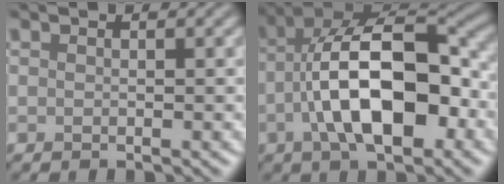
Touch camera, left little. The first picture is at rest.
{"total": 11.6, "force": [-2.2, 5.4, 10.0], "torque": [-0.170, 0.017, -0.040]}